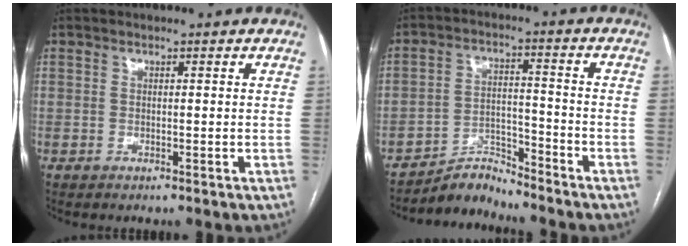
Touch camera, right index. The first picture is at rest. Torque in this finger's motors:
{"motor_torque": [-0.17, -0.24, -0.48, -0.12]}